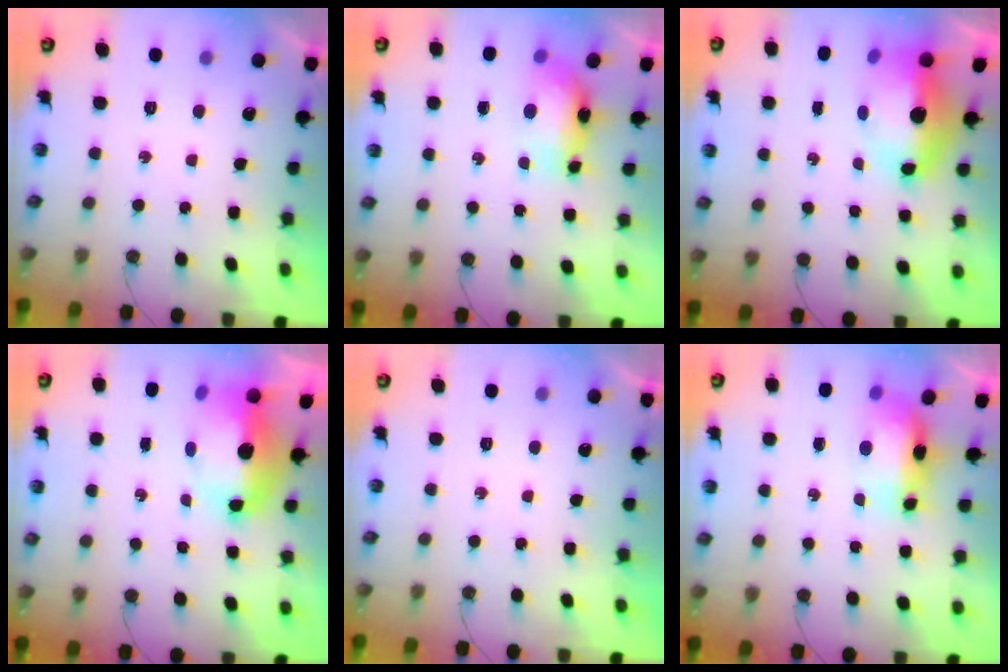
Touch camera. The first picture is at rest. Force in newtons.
{"total": 13.9, "press": 9.1, "slide": 10.5}
{"total": 12.1, "press": 12.1, "slide": 1.2}
{"total": 9.7, "press": 9.6, "slide": 1.0}
{"total": 0.0}
{"total": 10.0, "press": 9.0, "slide": 4.2}